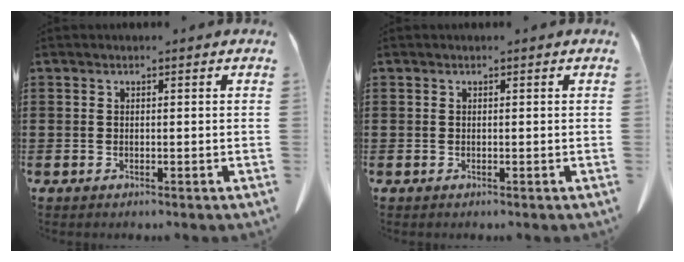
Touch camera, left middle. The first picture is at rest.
{"total": 0.0}